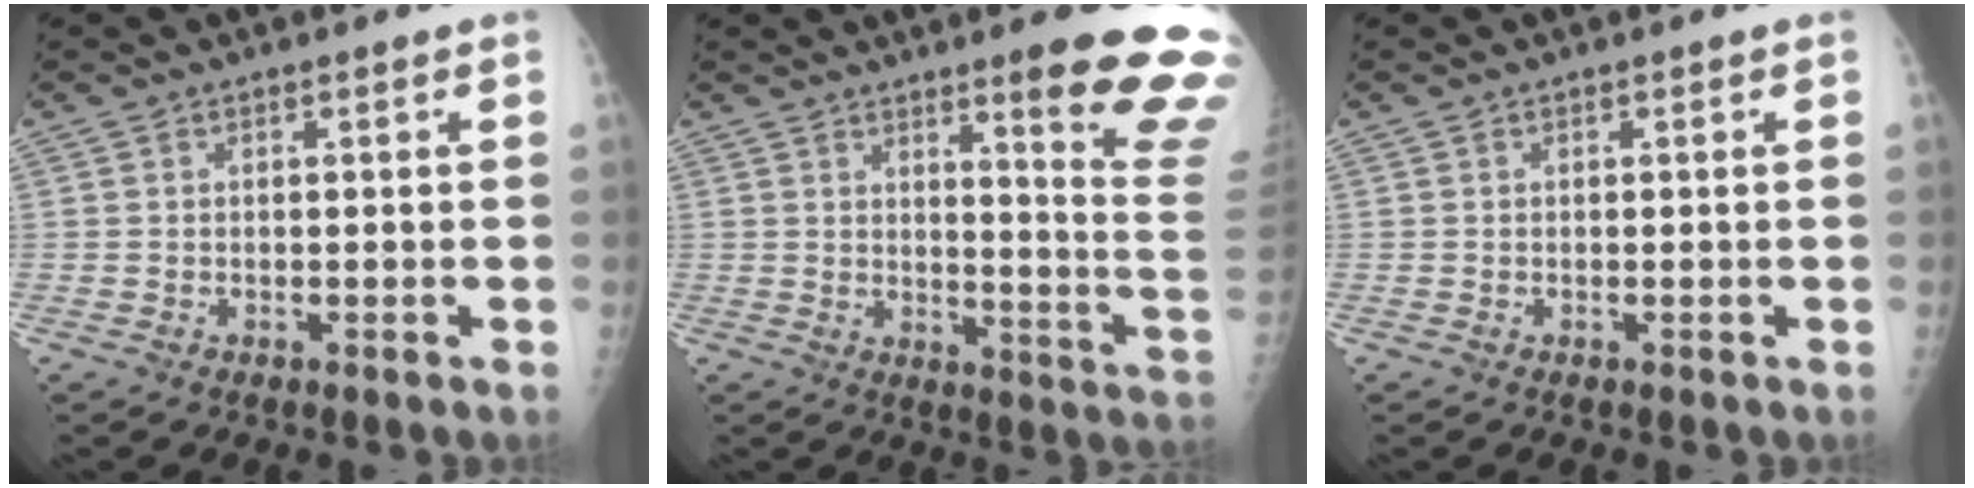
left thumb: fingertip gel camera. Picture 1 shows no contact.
{"total": 17.0, "force": [11.2, 1.5, 12.7], "torque": [-0.126, -0.081, 0.141]}
{"total": 0.0}